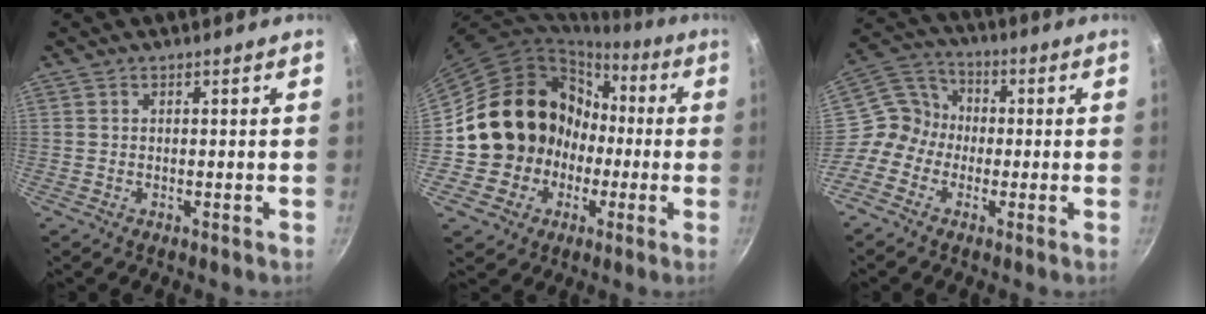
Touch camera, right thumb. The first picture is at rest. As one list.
[{"total": 15.4, "force": [-1.5, 14.3, 5.4], "torque": [-0.043, 0.052, -0.015]}, {"total": 8.3, "force": [-1.5, 7.5, 3.1], "torque": [-0.030, 0.032, -0.056]}]